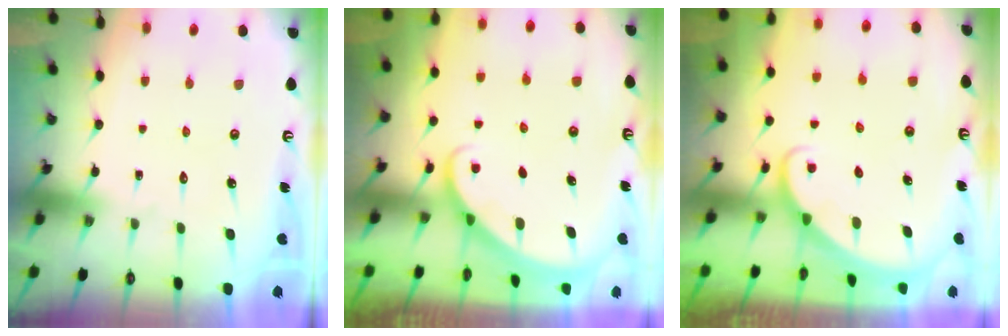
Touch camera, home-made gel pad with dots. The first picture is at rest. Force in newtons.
{"total": 1.9, "press": 1.9, "slide": 0.1}
{"total": 1.7, "press": 1.7, "slide": 0.1}